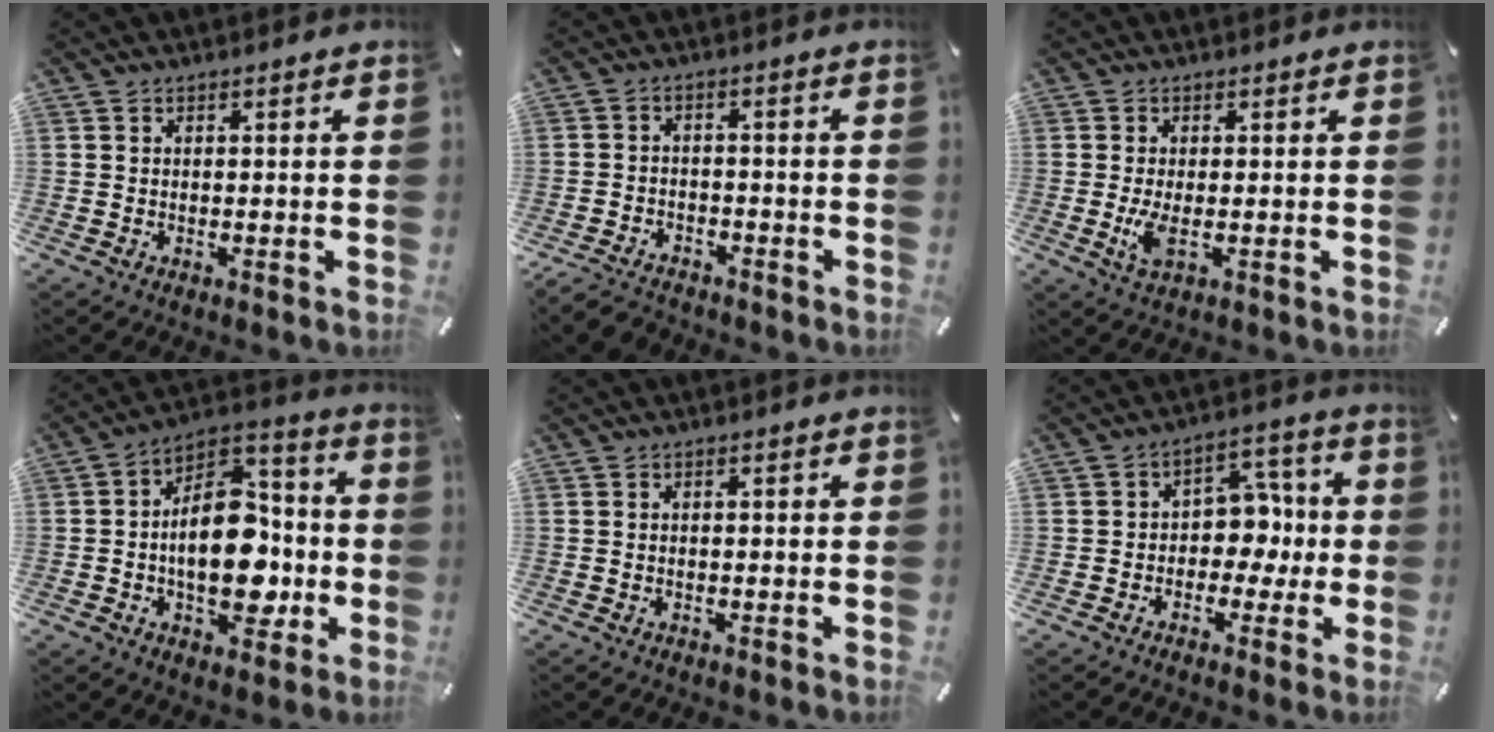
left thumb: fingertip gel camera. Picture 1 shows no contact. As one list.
[{"total": 4.1, "force": [-3.5, 1.9, 1.0], "torque": [-0.027, 0.018, -0.071]}, {"total": 4.3, "force": [-0.3, 1.5, 4.0], "torque": [-0.095, -0.011, -0.009]}, {"total": 17.6, "force": [-2.8, 11.6, 13.0], "torque": [-0.197, 0.007, -0.046]}, {"total": 0.7, "force": [-0.1, 0.3, 0.6], "torque": [-0.012, 0.000, -0.002]}, {"total": 8.5, "force": [-1.5, 7.1, 4.4], "torque": [-0.054, 0.016, -0.029]}]